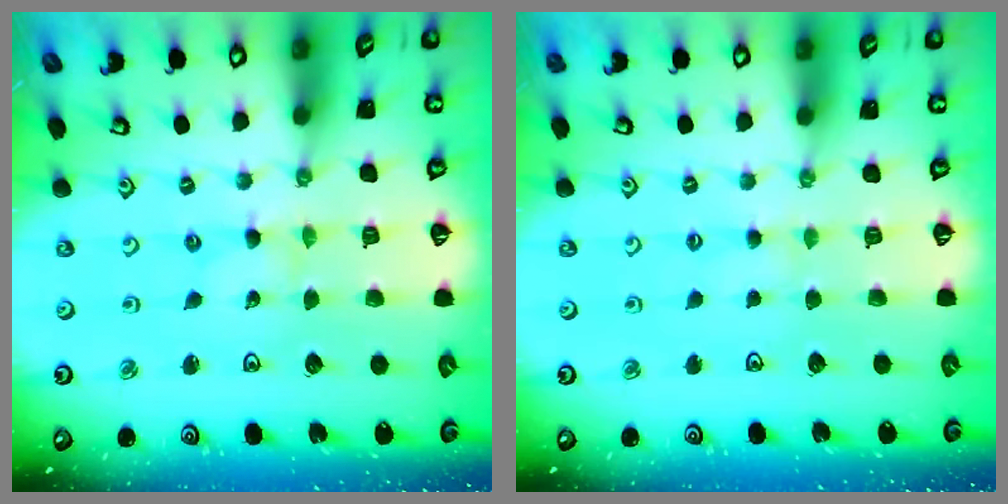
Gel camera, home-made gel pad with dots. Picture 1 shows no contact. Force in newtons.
{"total": 1.9, "press": 1.9, "slide": 0.3}